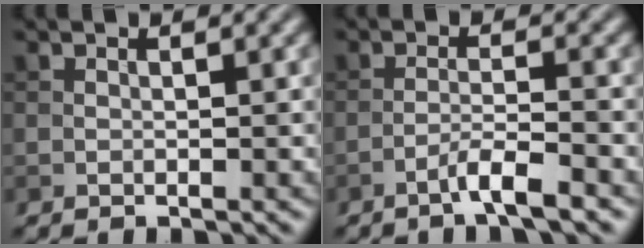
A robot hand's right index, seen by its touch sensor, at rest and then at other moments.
{"total": 3.0, "force": [-2.0, 0.1, 2.2], "torque": [-0.036, 0.009, -0.045]}